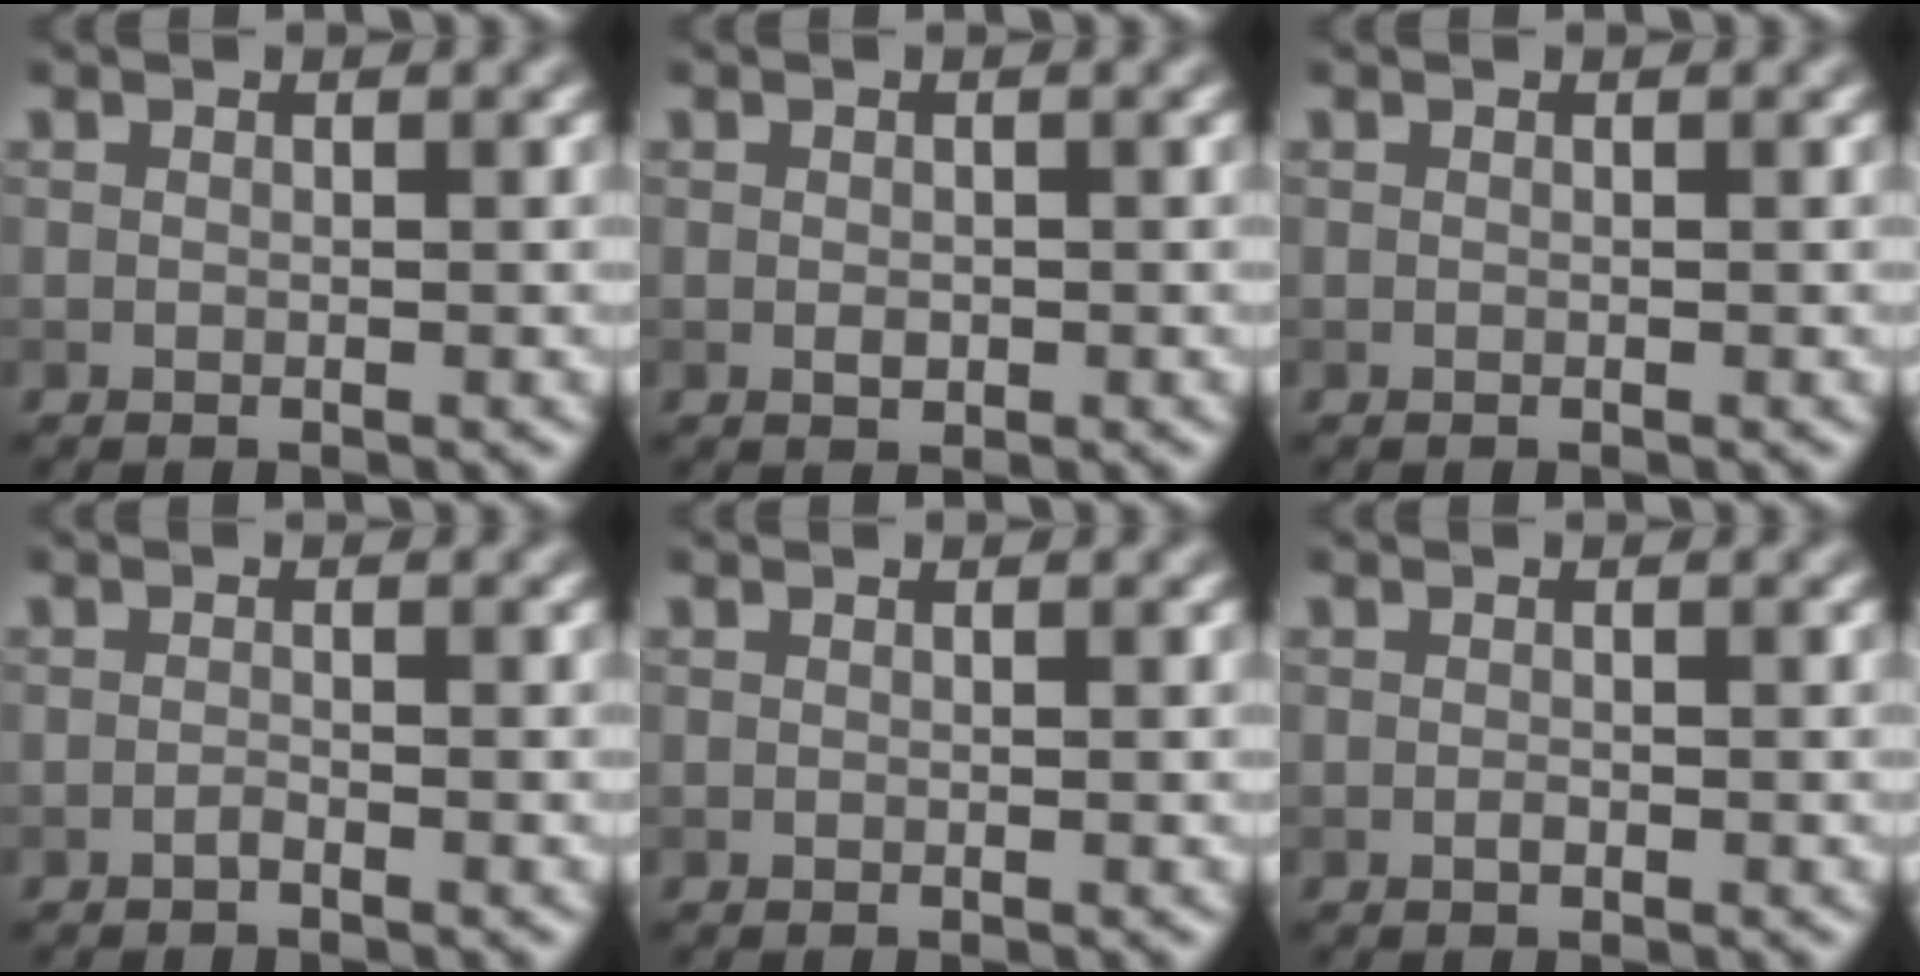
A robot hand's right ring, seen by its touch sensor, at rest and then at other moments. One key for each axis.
{"total": 0.8, "fx": -0.1, "fy": 0.6, "fz": 0.6, "tx": -0.008, "ty": -0.002, "tz": -0.002}
{"total": 0.0}
{"total": 0.6, "fx": -0.5, "fy": 0.1, "fz": 0.3, "tx": -0.004, "ty": 0.002, "tz": -0.011}
{"total": 0.0}
{"total": 0.5, "fx": -0.3, "fy": 0.2, "fz": 0.4, "tx": -0.007, "ty": 0.001, "tz": -0.005}